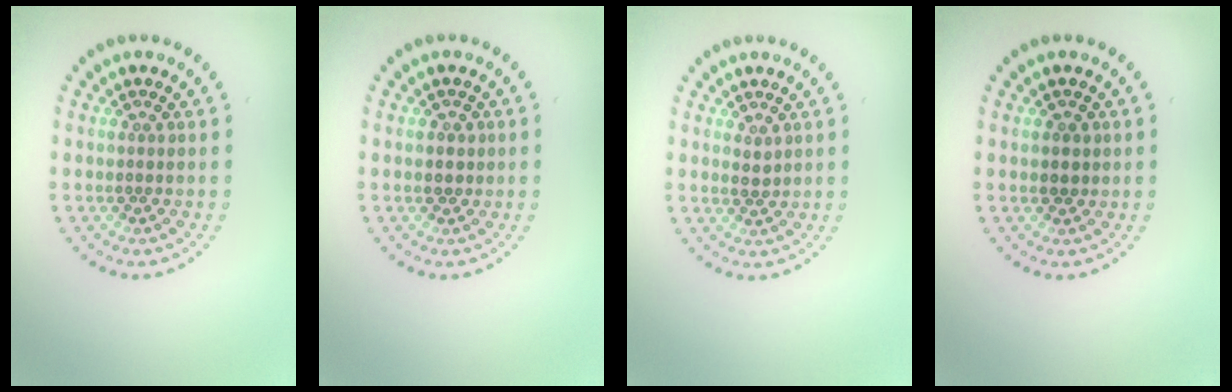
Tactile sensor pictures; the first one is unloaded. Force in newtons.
{"total": 1.1, "press": 1.0, "slide": 0.6}
{"total": 0.8, "press": 0.8, "slide": 0.2}
{"total": 1.2, "press": 1.1, "slide": 0.4}